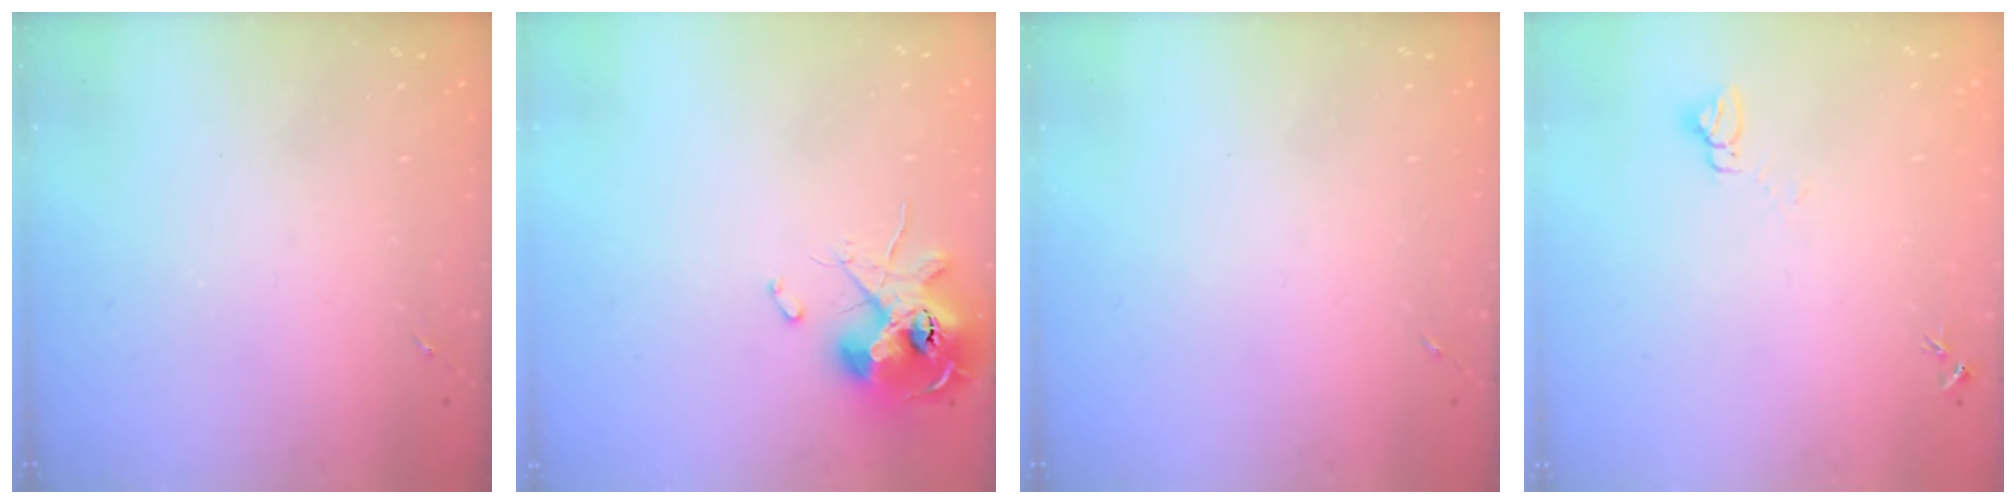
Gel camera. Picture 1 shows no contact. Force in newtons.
{"total": 13.7, "press": 13.6, "slide": 1.8}
{"total": 0.0}
{"total": 4.1, "press": 4.1, "slide": 0.3}